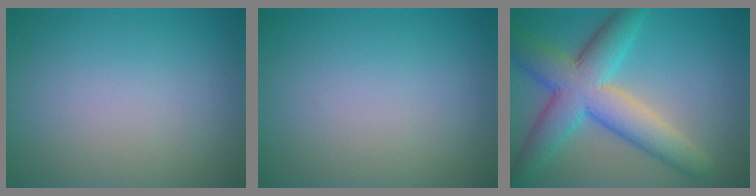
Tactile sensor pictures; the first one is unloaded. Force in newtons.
{"total": 0.0}
{"total": 8.3, "press": 8.3, "slide": 0.2}